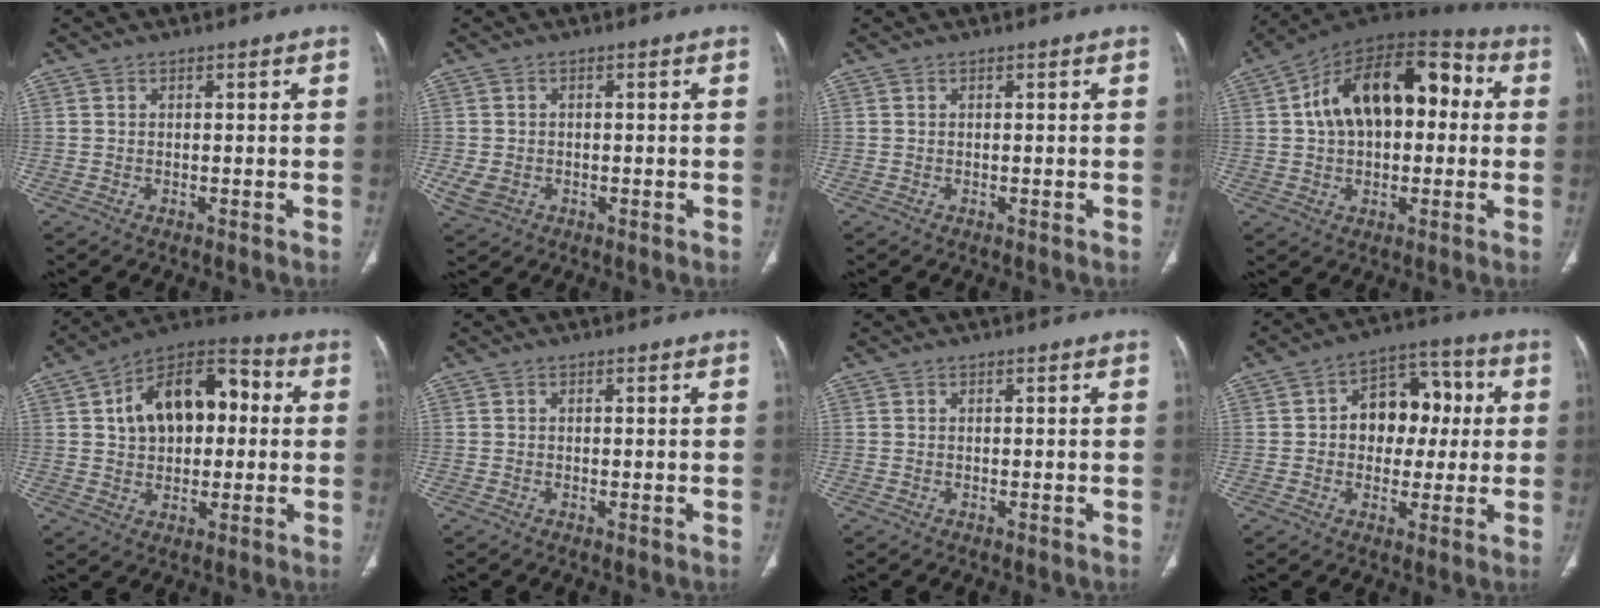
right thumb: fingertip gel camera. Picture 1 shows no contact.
{"total": 3.7, "force": [-0.7, 3.0, 2.1], "torque": [-0.044, 0.002, -0.005]}
{"total": 0.0}
{"total": 20.9, "force": [3.3, 12.4, 16.4], "torque": [-0.232, 0.041, 0.041]}
{"total": 17.2, "force": [2.9, 10.7, 13.1], "torque": [-0.172, 0.031, 0.037]}
{"total": 0.0}
{"total": 0.0}
{"total": 12.4, "force": [1.2, 9.1, 8.4], "torque": [-0.071, 0.027, 0.010]}